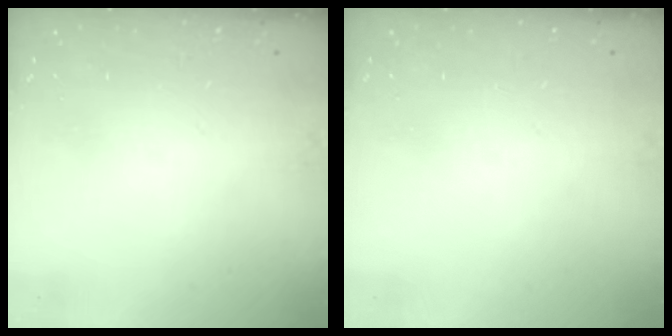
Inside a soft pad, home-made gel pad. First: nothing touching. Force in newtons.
{"total": 0.0}